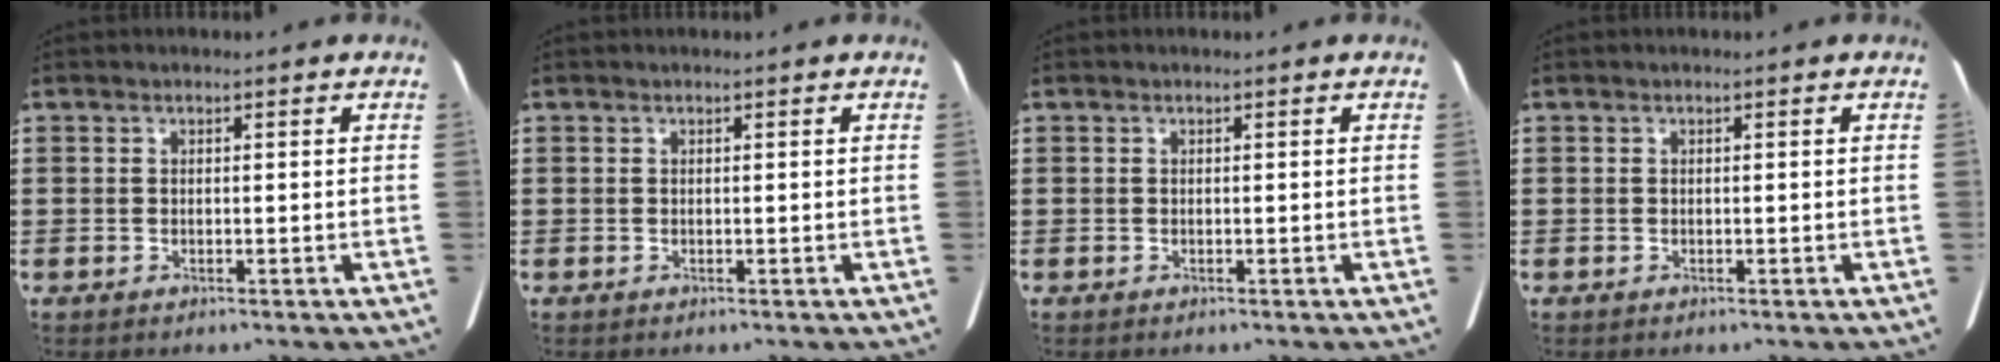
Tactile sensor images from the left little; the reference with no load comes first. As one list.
[{"total": 0.0}, {"total": 0.0}, {"total": 0.0}]